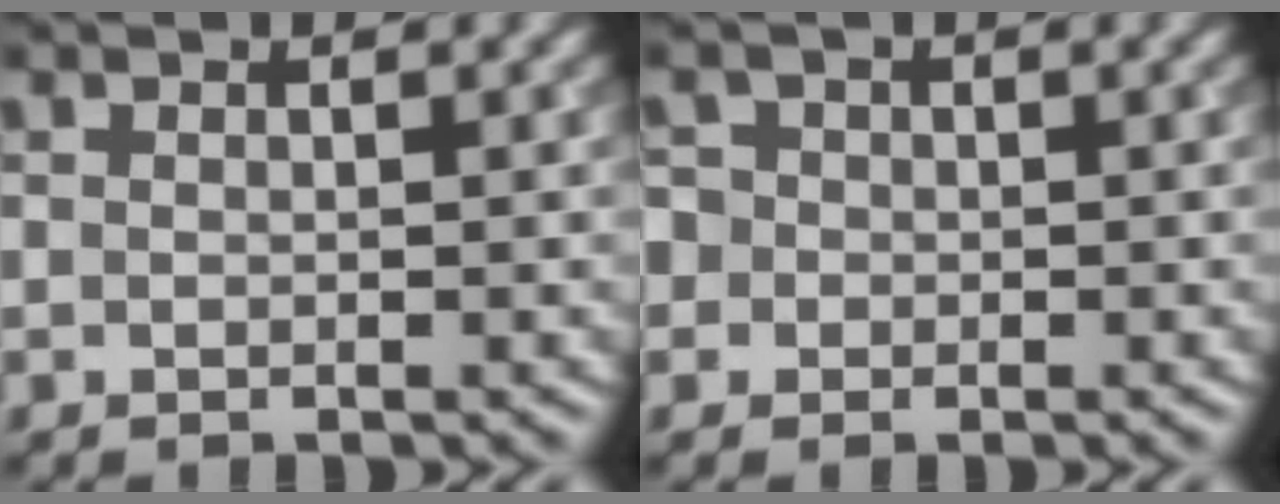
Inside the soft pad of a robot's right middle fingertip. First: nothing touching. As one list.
[{"total": 3.4, "force": [-0.1, 3.2, 1.0], "torque": [-0.004, 0.024, -0.028]}]